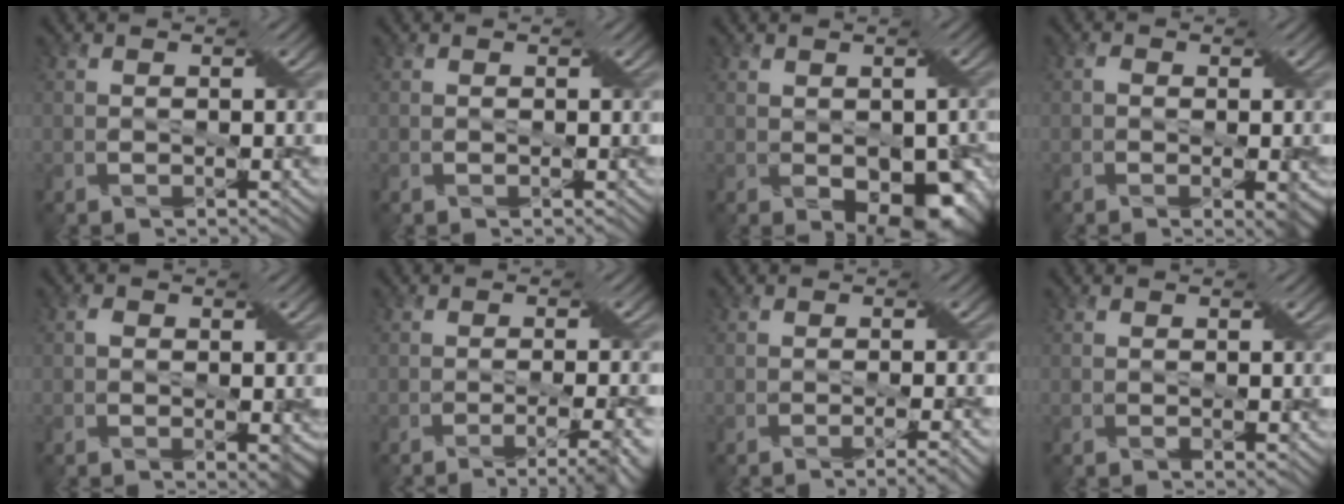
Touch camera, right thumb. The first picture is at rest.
{"total": 0.0}
{"total": 8.6, "force": [-2.4, 5.2, 6.4], "torque": [-0.094, -0.037, -0.015]}
{"total": 4.6, "force": [-1.4, 2.3, 3.7], "torque": [-0.047, -0.009, -0.019]}
{"total": 3.5, "force": [-0.3, 2.2, 2.7], "torque": [-0.034, -0.006, -0.003]}
{"total": 5.4, "force": [-3.1, 0.6, 4.3], "torque": [-0.068, -0.006, -0.041]}
{"total": 2.4, "force": [-1.5, -0.4, 1.9], "torque": [-0.026, -0.002, -0.023]}
{"total": 0.6, "force": [0.1, 0.3, 0.5], "torque": [-0.008, -0.003, 0.004]}